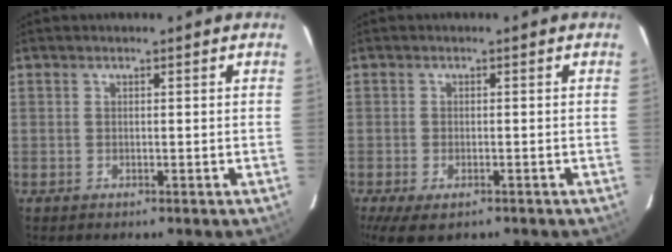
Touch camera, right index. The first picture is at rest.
{"total": 6.6, "force": [-4.1, 3.0, 4.2], "torque": [-0.094, -0.027, -0.067]}